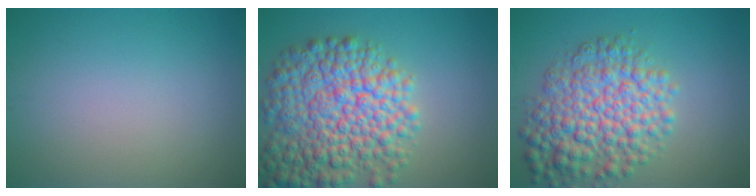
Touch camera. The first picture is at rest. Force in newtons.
{"total": 10.5, "press": 10.5, "slide": 0.5}
{"total": 8.1, "press": 8.1, "slide": 0.2}